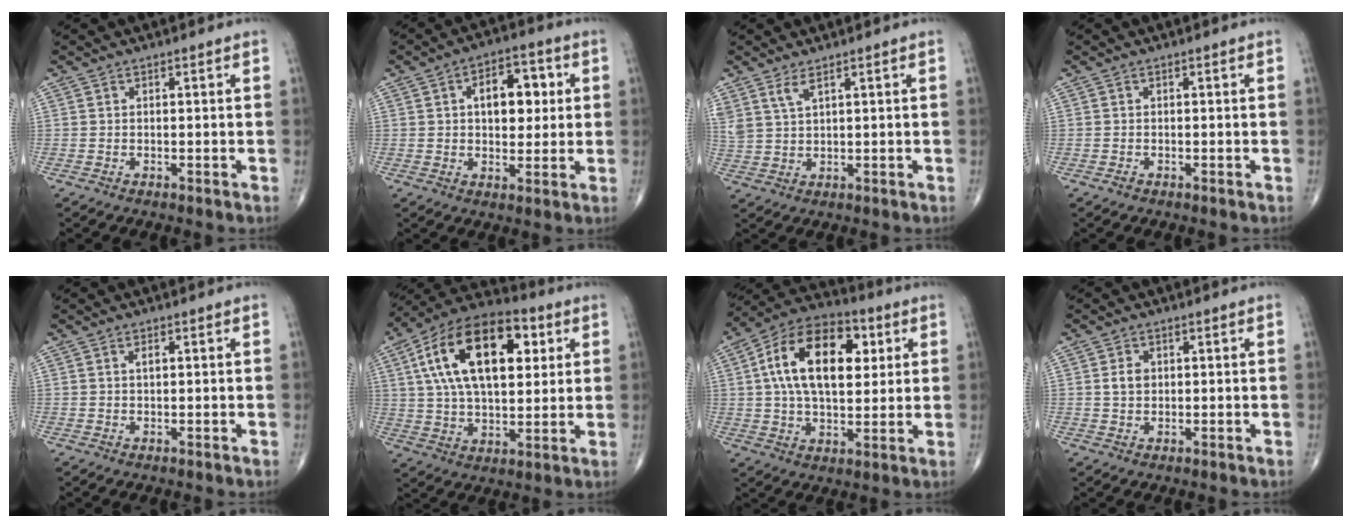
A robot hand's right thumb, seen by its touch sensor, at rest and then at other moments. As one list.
[{"total": 10.4, "force": [2.1, 6.3, 8.0], "torque": [-0.078, 0.008, 0.029]}, {"total": 4.1, "force": [2.8, 1.4, 2.7], "torque": [-0.060, -0.008, 0.064]}, {"total": 0.6, "force": [-0.4, 0.4, 0.2], "torque": [-0.004, 0.000, -0.009]}, {"total": 1.3, "force": [0.4, 0.7, 1.1], "torque": [-0.016, 0.003, 0.006]}, {"total": 22.7, "force": [6.7, 11.9, 18.1], "torque": [-0.295, 0.008, 0.106]}, {"total": 19.5, "force": [4.6, 11.1, 15.4], "torque": [-0.237, 0.012, 0.069]}, {"total": 2.7, "force": [0.5, 2.0, 1.7], "torque": [-0.023, 0.002, 0.009]}]